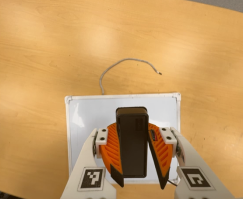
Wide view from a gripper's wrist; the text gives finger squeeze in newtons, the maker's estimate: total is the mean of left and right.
{"total": 10.7, "left": 10.2, "right": 11.1}